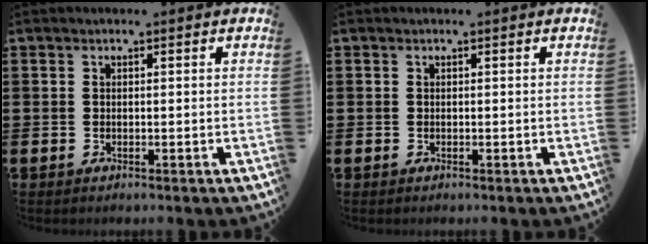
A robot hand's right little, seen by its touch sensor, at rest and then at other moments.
{"total": 0.0}